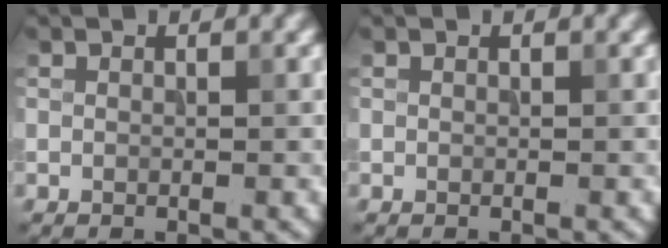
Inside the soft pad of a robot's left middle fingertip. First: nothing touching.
{"total": 0.0}